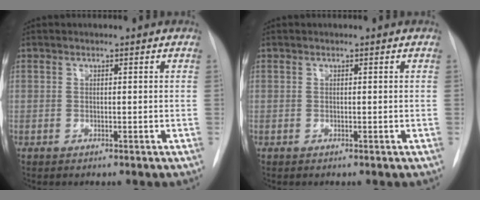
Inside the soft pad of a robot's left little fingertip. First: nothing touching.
{"total": 0.0}